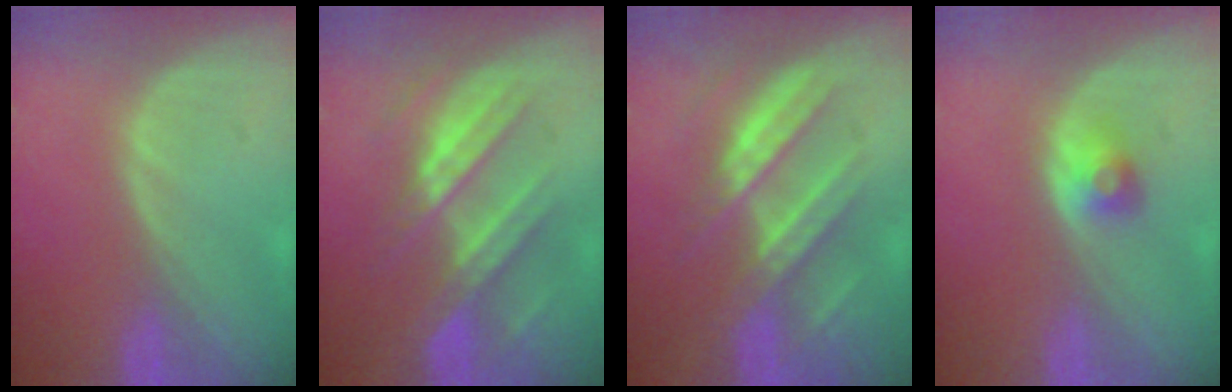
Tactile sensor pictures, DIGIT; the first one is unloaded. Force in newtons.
{"total": 8.1, "press": 8.0, "slide": 1.3}
{"total": 8.1, "press": 8.1, "slide": 0.4}
{"total": 2.5, "press": 2.3, "slide": 0.9}